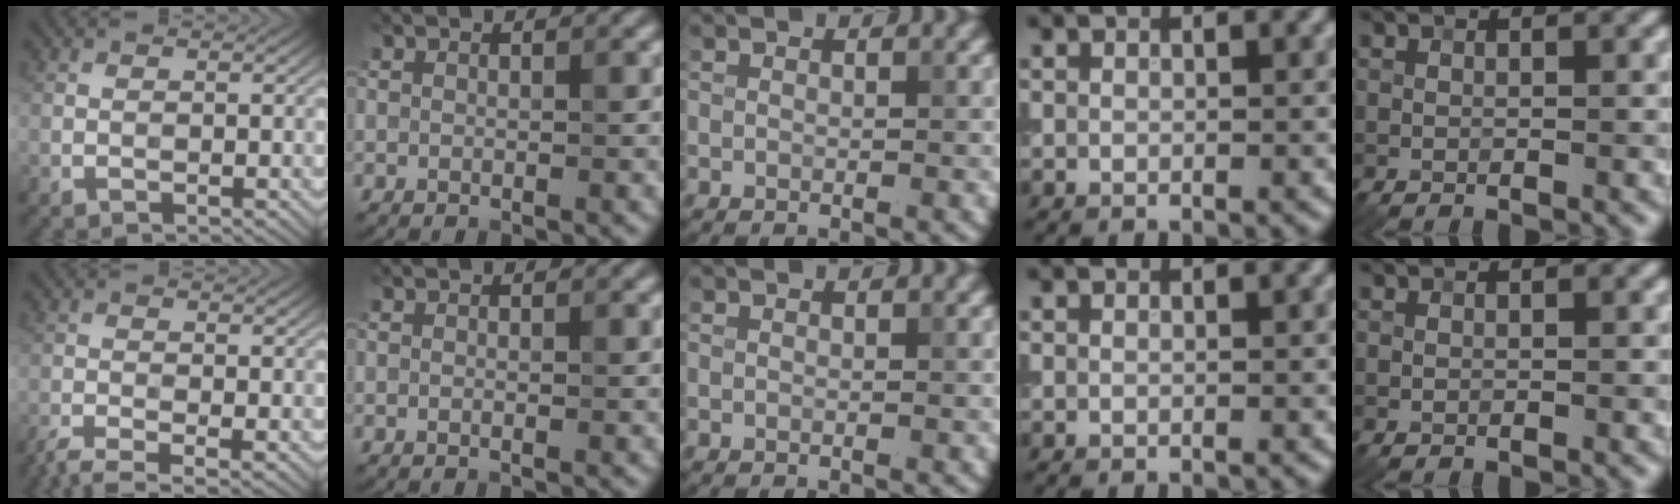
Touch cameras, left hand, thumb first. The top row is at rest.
{"thumb": {"total": 3.9, "force": [-3.1, 0.6, 2.4], "torque": [-0.044, -0.010, -0.070]}}